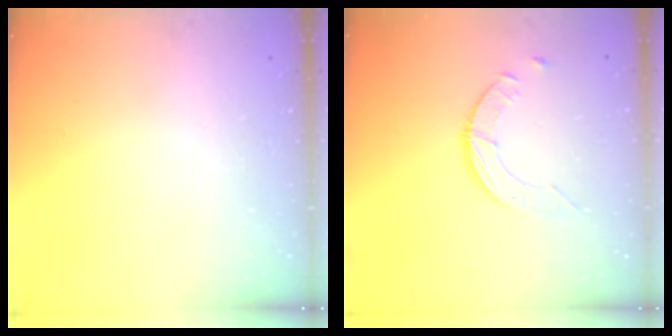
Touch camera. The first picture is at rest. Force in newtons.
{"total": 4.0, "press": 4.0, "slide": 0.2}